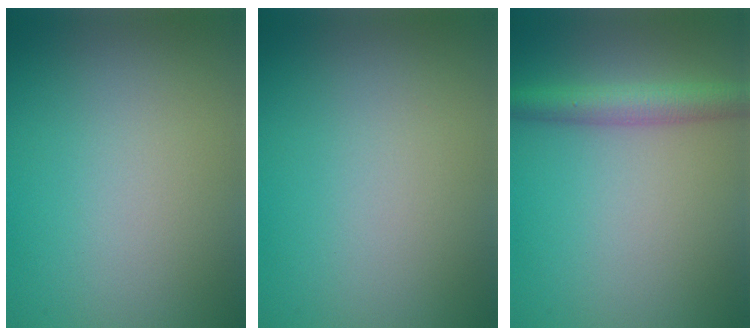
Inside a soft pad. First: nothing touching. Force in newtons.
{"total": 0.0}
{"total": 3.6, "press": 3.6, "slide": 0.1}